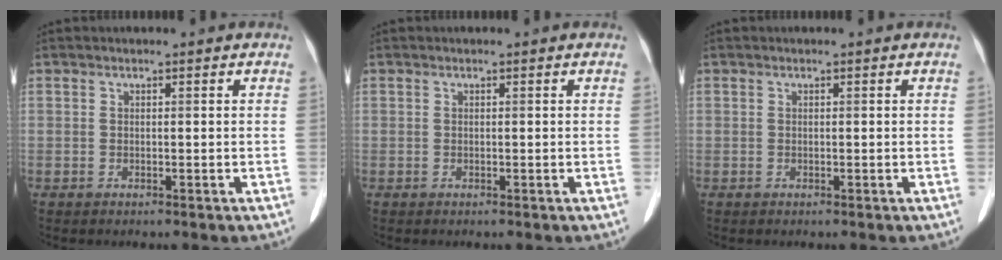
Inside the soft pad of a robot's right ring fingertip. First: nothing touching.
{"total": 0.0}
{"total": 0.0}